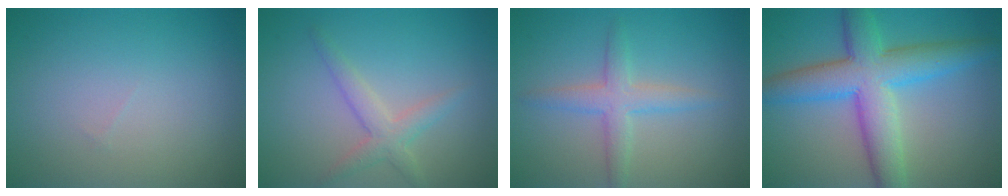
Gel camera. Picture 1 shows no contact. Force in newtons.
{"total": 2.5, "press": 2.5, "slide": 0.2}
{"total": 3.0, "press": 3.0, "slide": 0.1}
{"total": 8.3, "press": 8.3, "slide": 0.1}